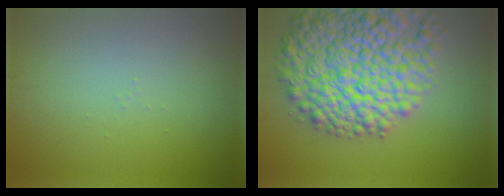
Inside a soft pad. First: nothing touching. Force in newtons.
{"total": 12.1, "press": 12.1, "slide": 0.6}